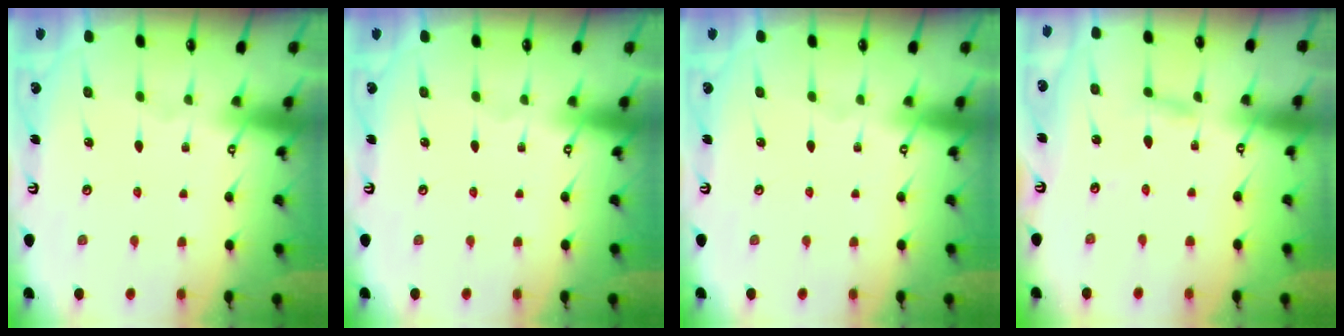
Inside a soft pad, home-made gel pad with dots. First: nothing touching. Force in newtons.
{"total": 0.0}
{"total": 0.0}
{"total": 2.5, "press": 2.5, "slide": 0.1}